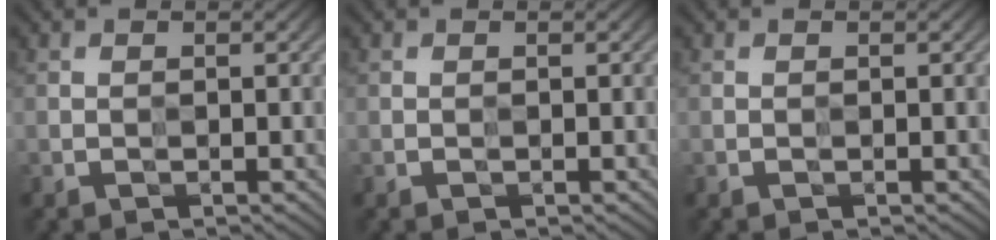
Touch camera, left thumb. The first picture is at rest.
{"total": 0.0}
{"total": 0.0}